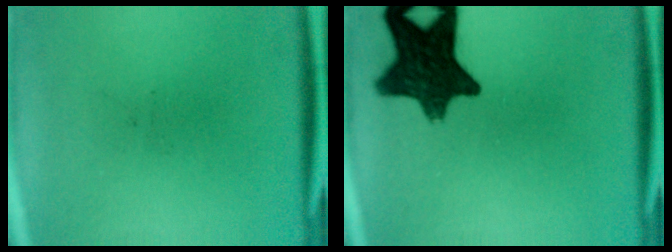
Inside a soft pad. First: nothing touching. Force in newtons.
{"total": 13.0}